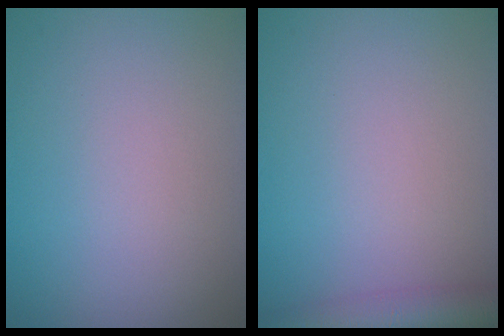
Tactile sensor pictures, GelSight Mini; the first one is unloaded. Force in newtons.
{"total": 3.7, "press": 3.7, "slide": 0.2}